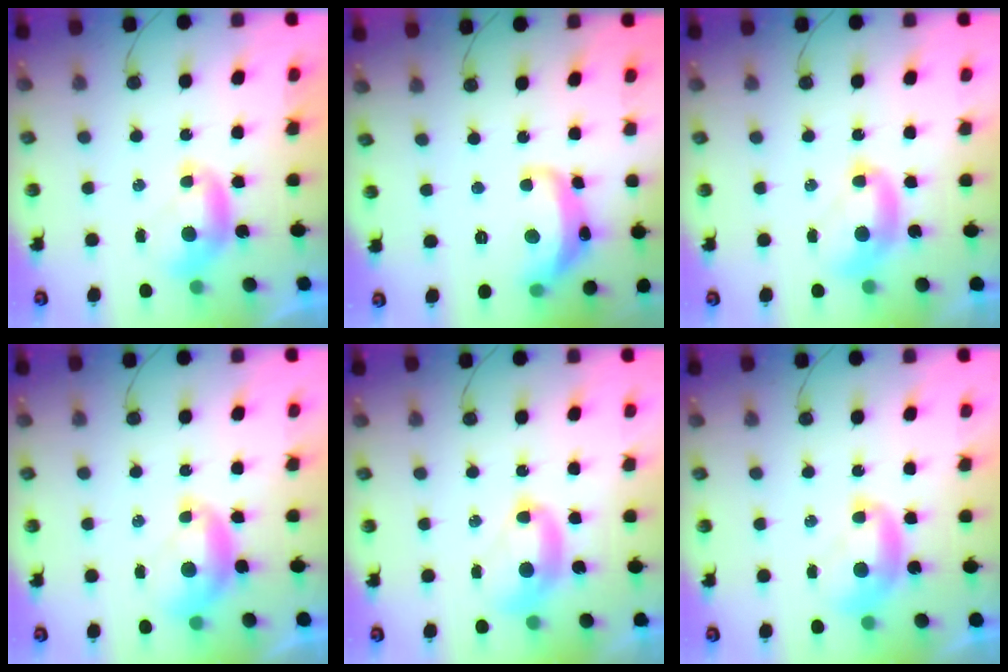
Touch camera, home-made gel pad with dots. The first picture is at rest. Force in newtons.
{"total": 8.9, "press": 8.9, "slide": 0.6}
{"total": 2.0, "press": 2.0, "slide": 0.2}
{"total": 1.6, "press": 1.5, "slide": 0.4}
{"total": 2.6, "press": 2.6, "slide": 0.1}
{"total": 1.9, "press": 1.9, "slide": 0.2}